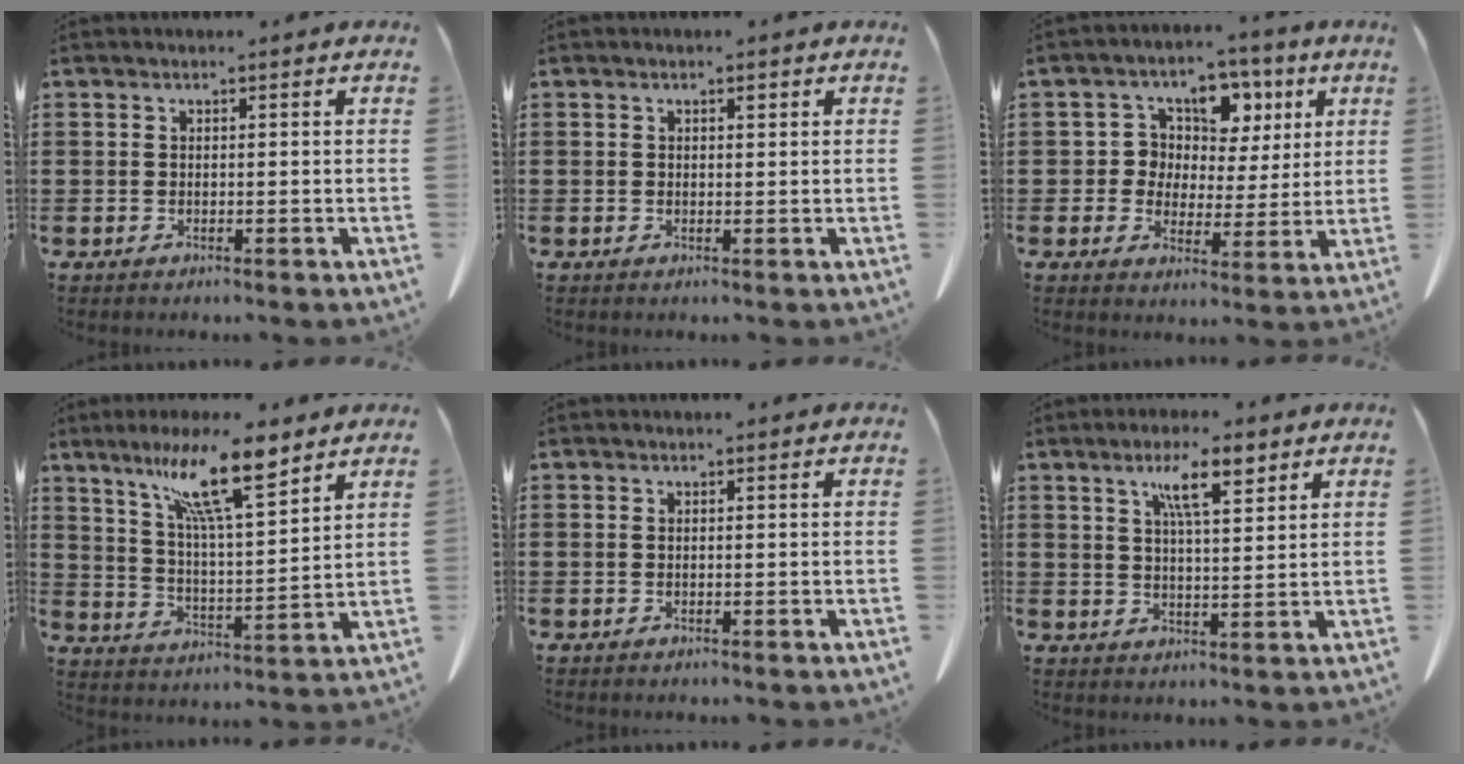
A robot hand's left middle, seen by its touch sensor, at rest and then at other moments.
{"total": 1.0, "force": [0.5, 0.5, 0.7], "torque": [-0.015, 0.005, 0.008]}
{"total": 6.6, "force": [2.7, 5.7, 2.0], "torque": [-0.069, -0.003, 0.044]}
{"total": 13.0, "force": [9.0, 2.3, 9.1], "torque": [-0.181, -0.029, 0.151]}
{"total": 0.0}
{"total": 7.0, "force": [4.2, 1.6, 5.3], "torque": [-0.098, -0.001, 0.068]}